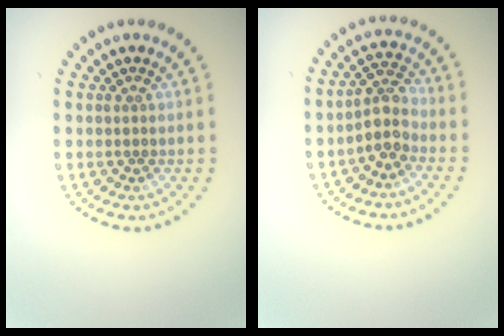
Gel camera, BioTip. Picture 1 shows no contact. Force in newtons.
{"total": 2.8, "press": 2.3, "slide": 1.7}